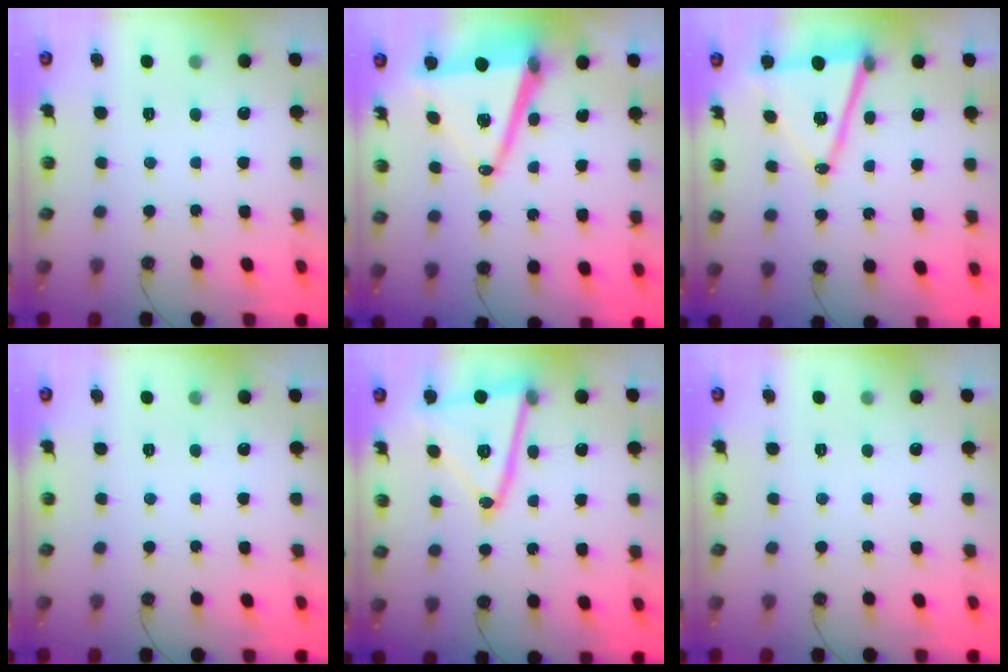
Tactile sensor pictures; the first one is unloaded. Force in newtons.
{"total": 15.2, "press": 14.7, "slide": 4.0}
{"total": 14.3, "press": 13.8, "slide": 3.8}
{"total": 0.0}
{"total": 18.7, "press": 18.6, "slide": 2.1}
{"total": 0.0}